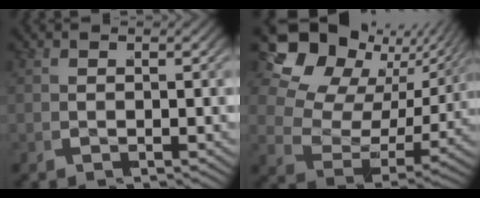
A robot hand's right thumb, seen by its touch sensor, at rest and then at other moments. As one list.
[{"total": 11.0, "force": [3.0, 7.5, 7.5], "torque": [-0.158, -0.006, 0.036]}]